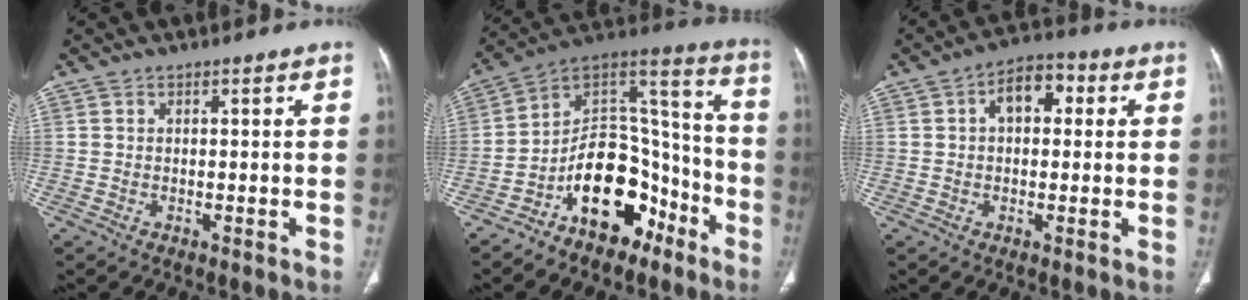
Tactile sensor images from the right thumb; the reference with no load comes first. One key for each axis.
{"total": 17.7, "fx": -9.4, "fy": 10.6, "fz": 10.6, "tx": -0.120, "ty": 0.107, "tz": -0.158}
{"total": 7.6, "fx": 1.6, "fy": 4.6, "fz": 5.8, "tx": -0.069, "ty": 0.022, "tz": 0.016}